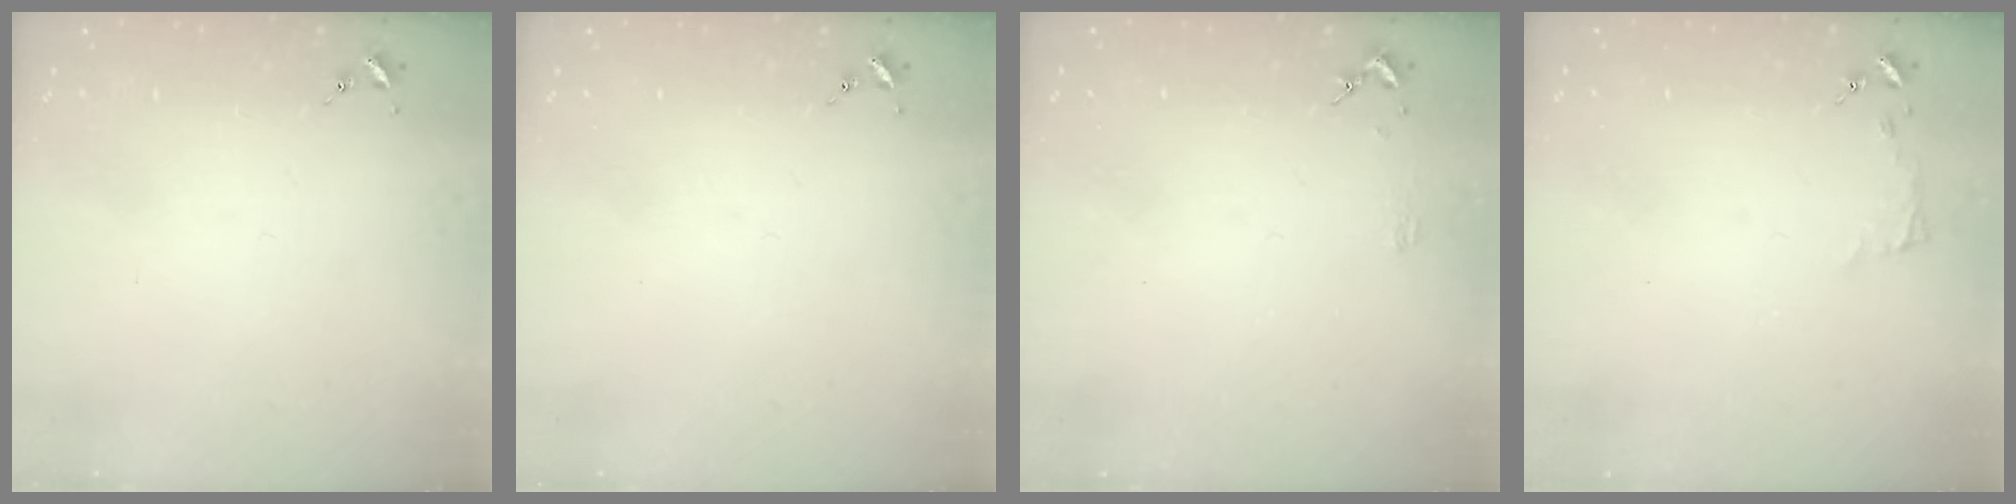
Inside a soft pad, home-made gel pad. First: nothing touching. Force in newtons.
{"total": 0.0}
{"total": 2.0, "press": 2.0, "slide": 0.2}
{"total": 4.0, "press": 4.0, "slide": 0.4}